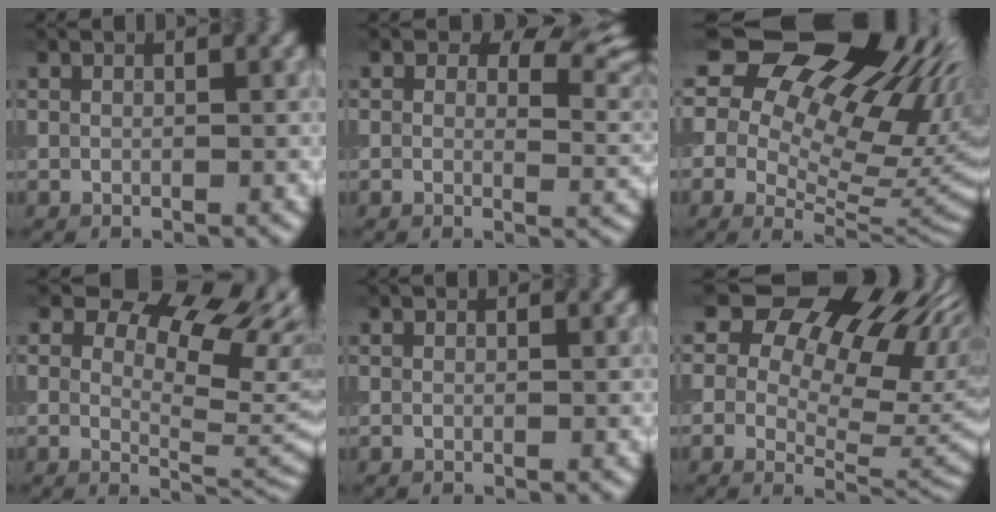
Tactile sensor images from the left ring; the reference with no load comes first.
{"total": 5.6, "force": [3.0, 3.1, 3.6], "torque": [-0.037, -0.004, 0.039]}
{"total": 17.6, "force": [8.5, 9.2, 12.4], "torque": [-0.179, 0.037, 0.130]}
{"total": 10.5, "force": [5.2, 5.5, 7.3], "torque": [-0.084, 0.012, 0.068]}
{"total": 0.0}
{"total": 14.2, "force": [6.8, 8.4, 9.2], "torque": [-0.124, 0.037, 0.110]}